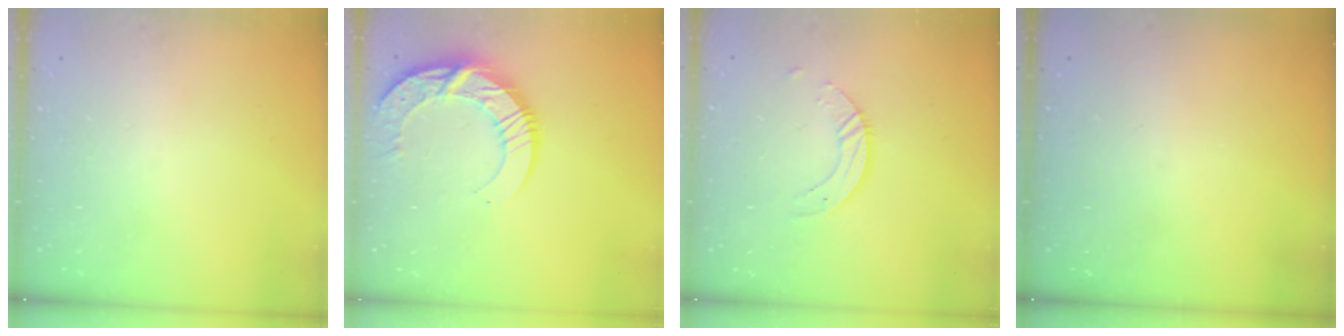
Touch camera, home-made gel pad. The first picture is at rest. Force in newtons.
{"total": 14.6, "press": 14.6, "slide": 1.2}
{"total": 4.2, "press": 4.2, "slide": 0.3}
{"total": 0.0}